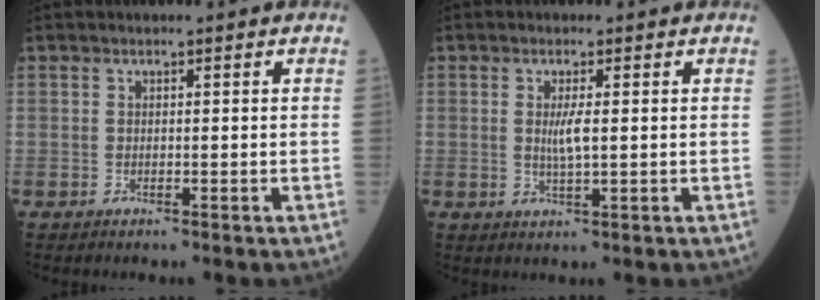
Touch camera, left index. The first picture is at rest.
{"total": 2.7, "force": [0.3, 0.3, 2.7], "torque": [-0.057, -0.004, 0.007]}